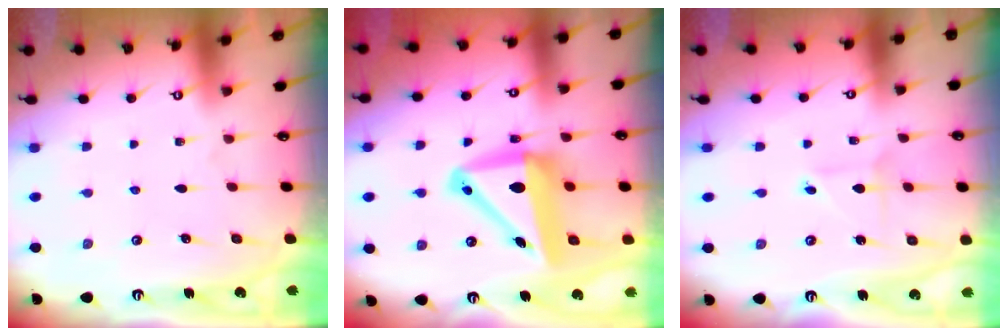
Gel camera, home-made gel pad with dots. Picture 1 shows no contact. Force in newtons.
{"total": 14.0, "press": 13.7, "slide": 2.8}
{"total": 1.8, "press": 1.8, "slide": 0.2}